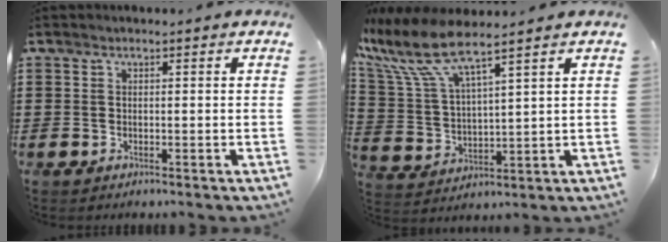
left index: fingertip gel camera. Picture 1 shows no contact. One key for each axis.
{"total": 9.4, "fx": 7.4, "fy": 1.7, "fz": 5.5, "tx": -0.152, "ty": -0.040, "tz": 0.124}